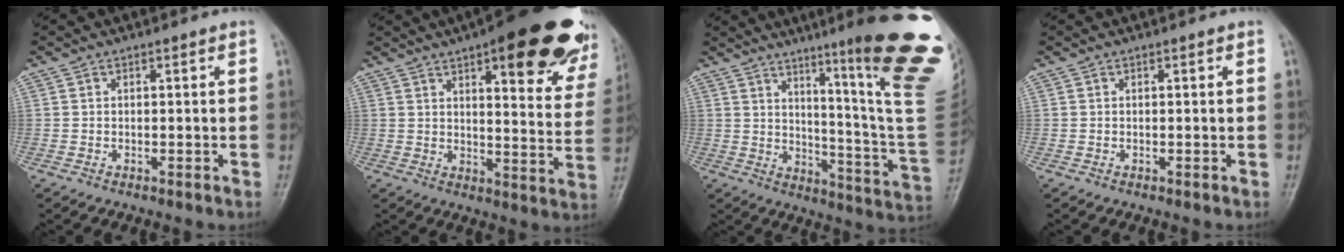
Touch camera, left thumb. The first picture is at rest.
{"total": 25.5, "force": [15.5, 7.6, 18.7], "torque": [-0.202, -0.055, 0.190]}
{"total": 26.4, "force": [14.4, 2.2, 22.0], "torque": [-0.235, -0.086, 0.200]}
{"total": 0.0}